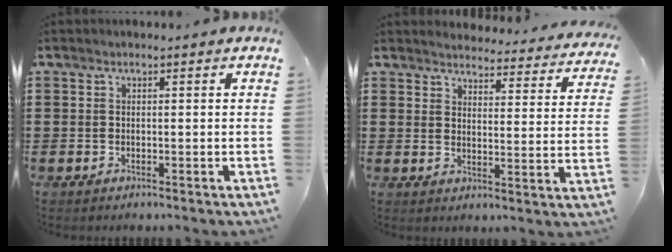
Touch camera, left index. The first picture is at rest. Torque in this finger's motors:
{"motor_torque": [2.14, 0.00, 0.26, 0.04]}